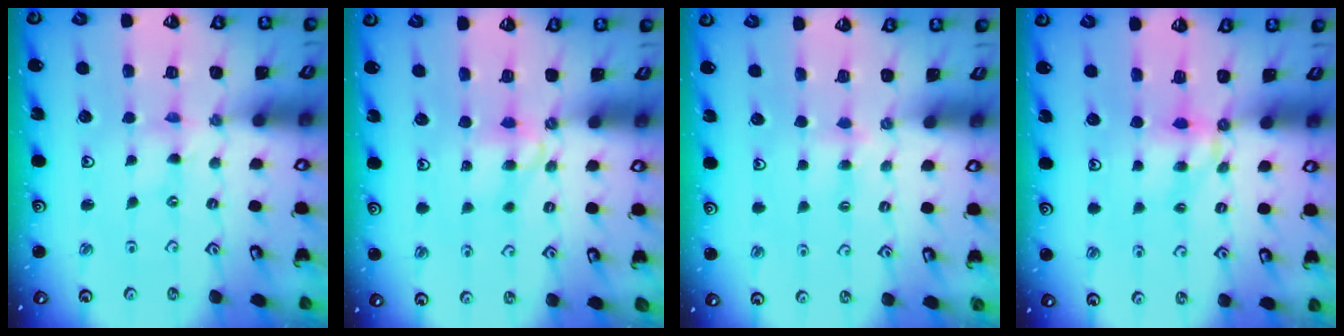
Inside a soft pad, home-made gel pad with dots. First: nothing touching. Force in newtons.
{"total": 5.9, "press": 5.9, "slide": 0.4}
{"total": 3.5, "press": 3.4, "slide": 0.5}
{"total": 5.2, "press": 5.2, "slide": 0.6}